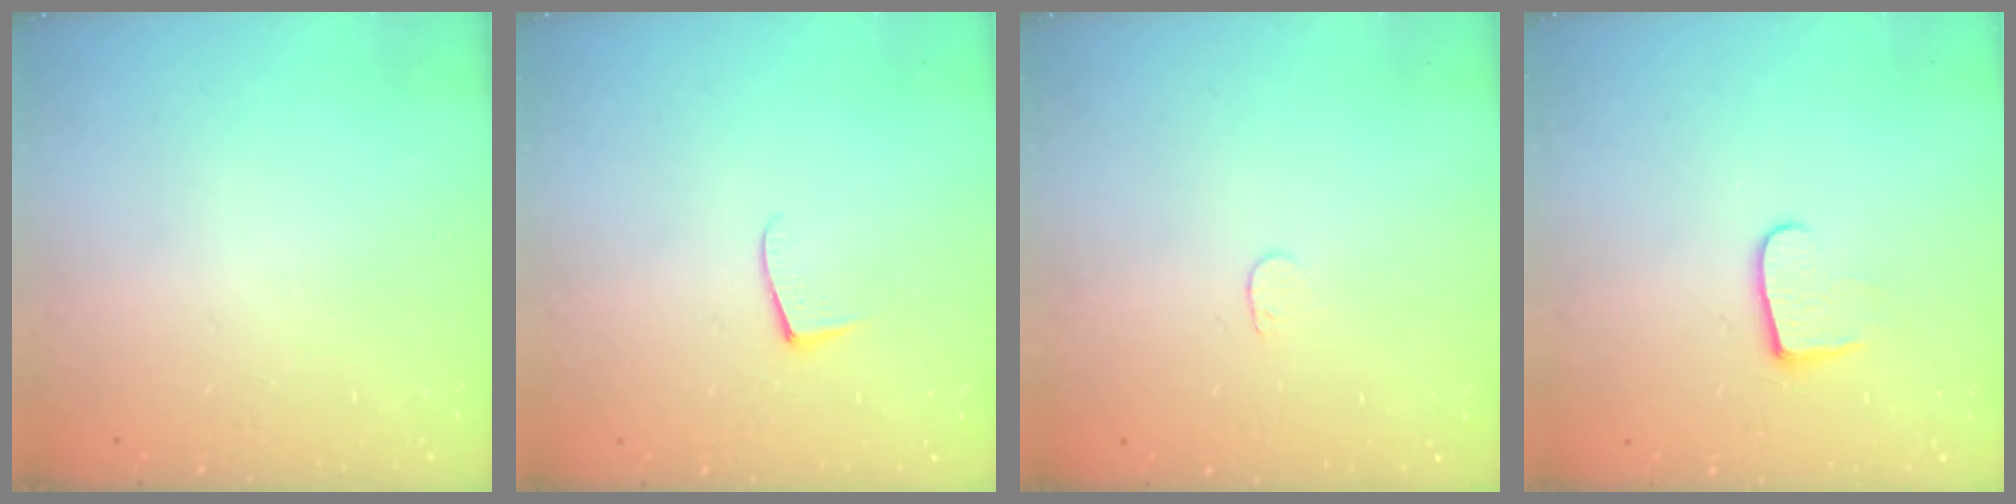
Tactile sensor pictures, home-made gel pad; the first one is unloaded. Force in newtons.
{"total": 4.7, "press": 4.6, "slide": 0.5}
{"total": 3.6, "press": 3.6, "slide": 0.3}
{"total": 6.9, "press": 6.9, "slide": 0.7}